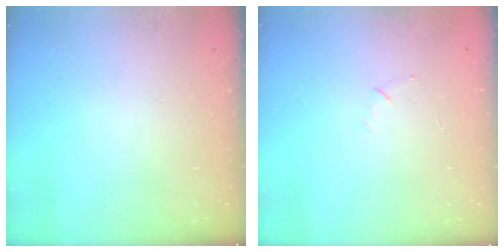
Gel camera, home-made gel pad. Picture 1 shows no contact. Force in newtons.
{"total": 3.4, "press": 3.3, "slide": 0.9}